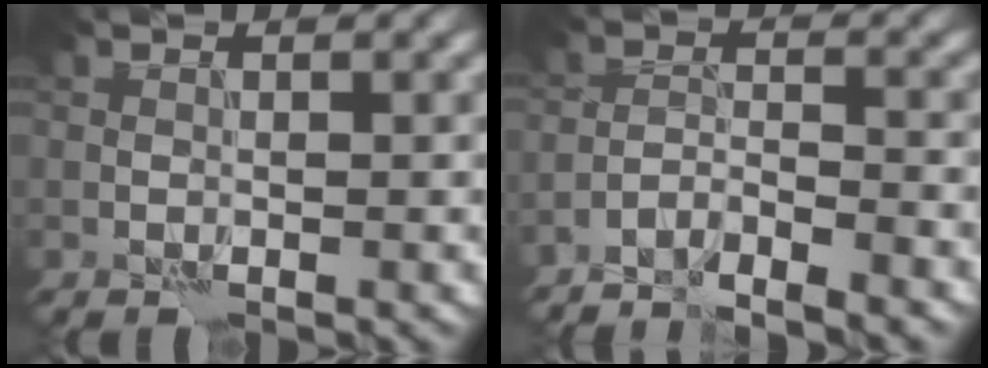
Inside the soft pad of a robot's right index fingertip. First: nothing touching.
{"total": 3.2, "force": [-3.0, 0.1, 1.0], "torque": [-0.015, 0.003, -0.061]}